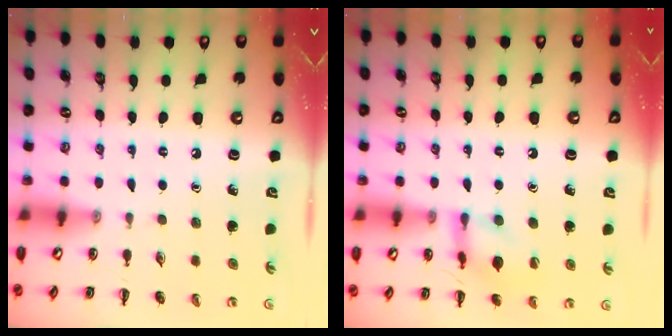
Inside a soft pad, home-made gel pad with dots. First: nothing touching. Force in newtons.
{"total": 13.1, "press": 13.0, "slide": 1.7}